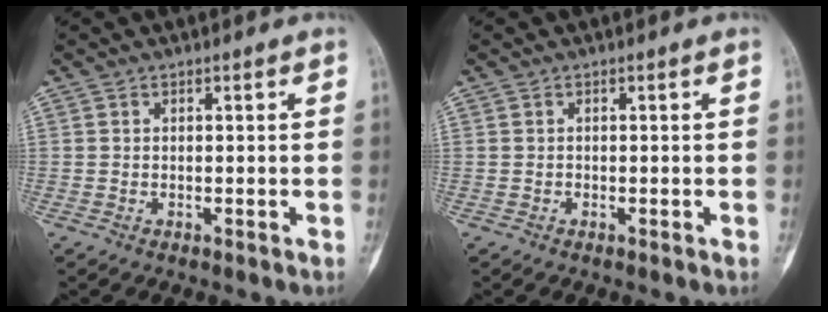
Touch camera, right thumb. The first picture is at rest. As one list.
[{"total": 0.0}]